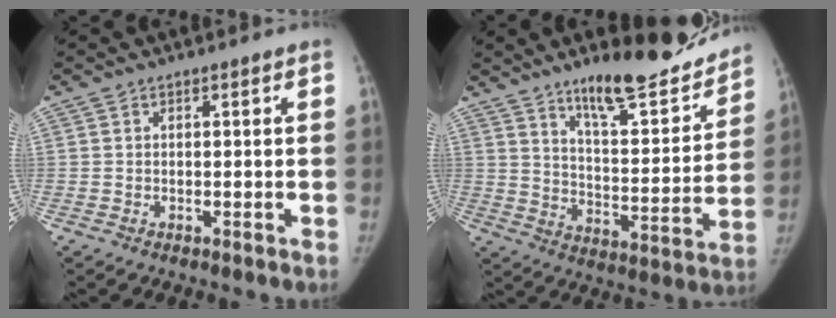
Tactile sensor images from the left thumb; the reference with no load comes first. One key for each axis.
{"total": 19.0, "fx": 14.8, "fy": 4.9, "fz": 10.7, "tx": -0.112, "ty": -0.103, "tz": 0.229}